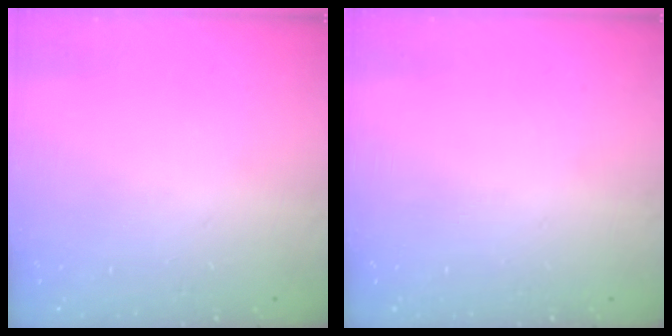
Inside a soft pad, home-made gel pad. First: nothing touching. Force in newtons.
{"total": 0.0}